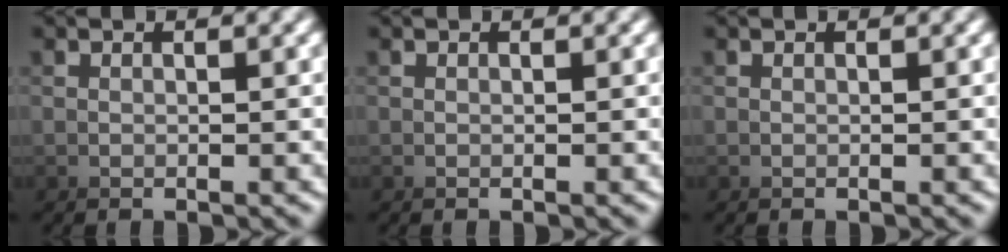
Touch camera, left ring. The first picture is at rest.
{"total": 0.0}
{"total": 0.0}